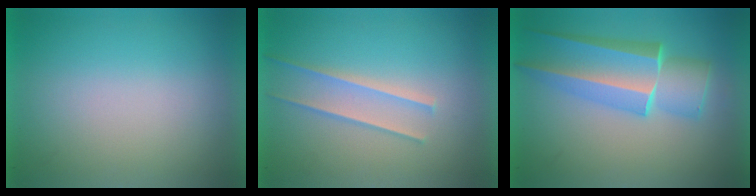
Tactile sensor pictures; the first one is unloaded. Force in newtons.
{"total": 1.5}
{"total": 4.9}